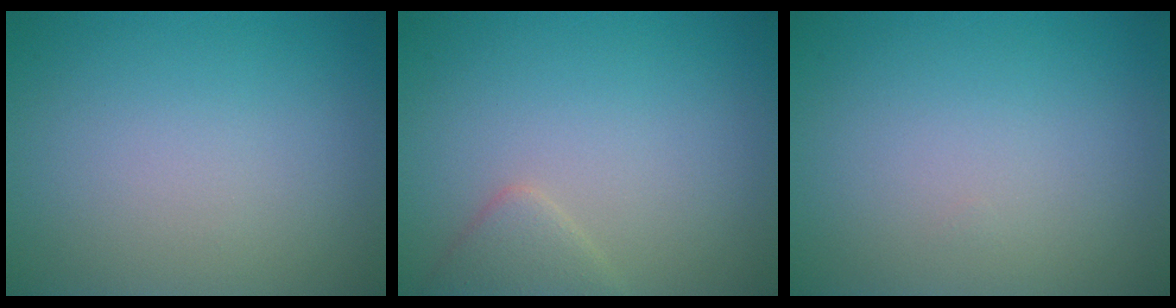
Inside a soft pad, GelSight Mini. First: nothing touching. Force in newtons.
{"total": 1.9, "press": 1.9, "slide": 0.1}
{"total": 0.0}